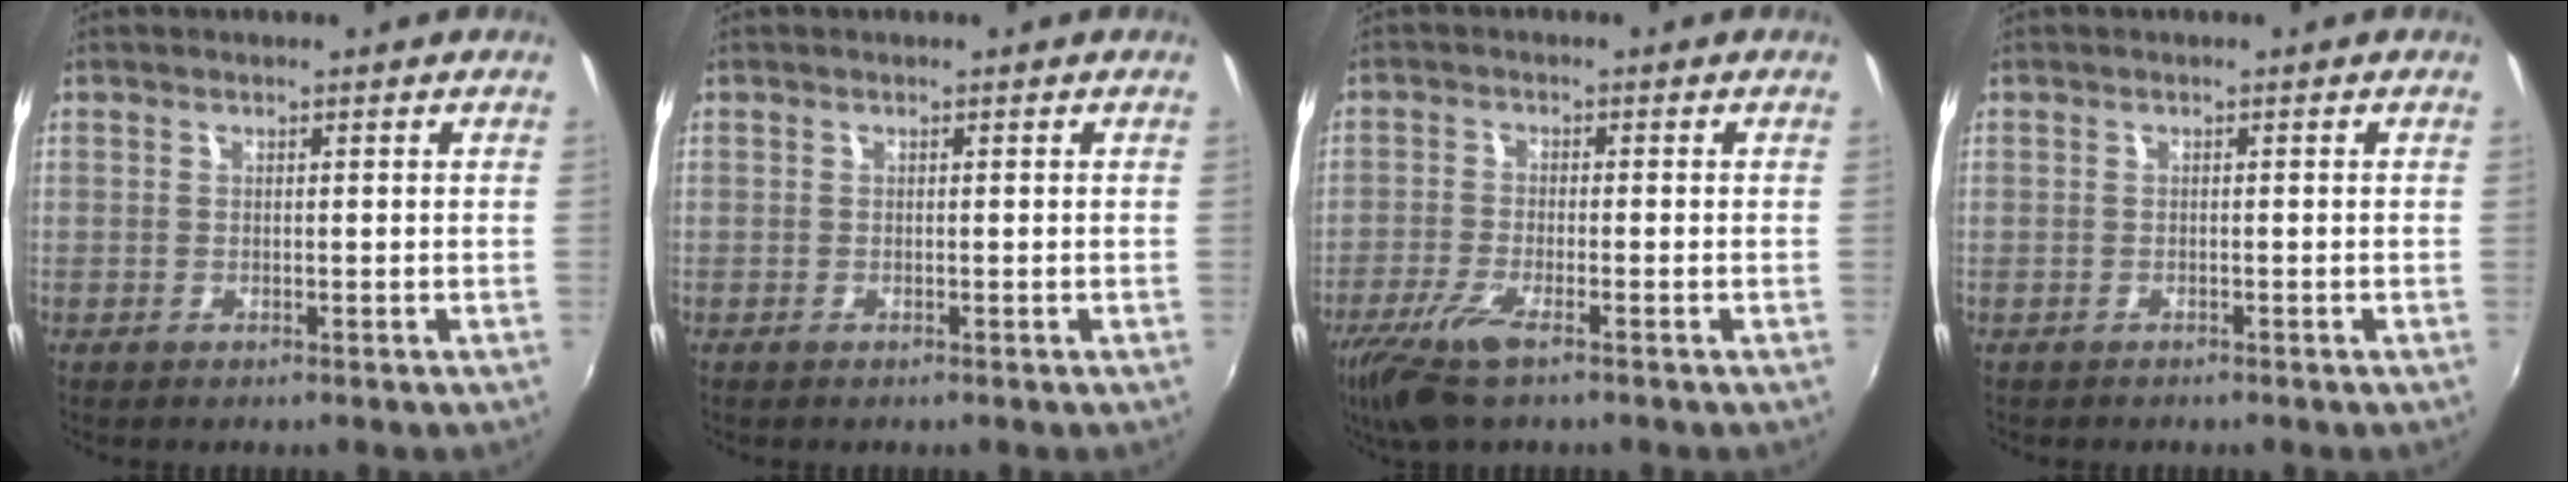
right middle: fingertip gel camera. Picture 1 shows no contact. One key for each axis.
{"total": 0.0}
{"total": 7.7, "fx": -5.1, "fy": 1.6, "fz": 5.6, "tx": -0.135, "ty": -0.025, "tz": -0.102}
{"total": 0.5, "fx": -0.5, "fy": 0.3, "fz": -0.1, "tx": -0.002, "ty": -0.001, "tz": -0.008}